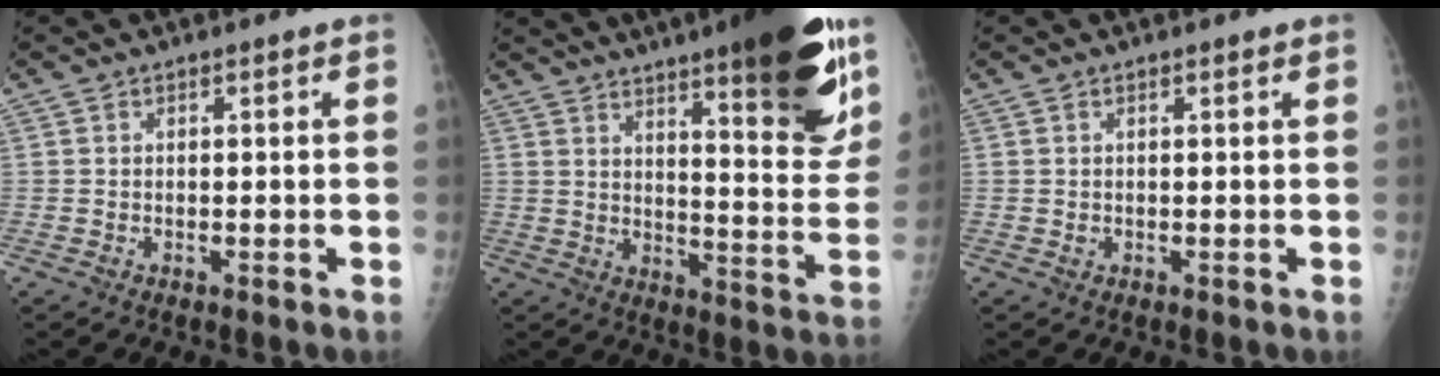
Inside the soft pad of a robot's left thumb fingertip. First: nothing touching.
{"total": 22.4, "force": [14.1, 4.2, 16.9], "torque": [-0.208, -0.073, 0.200]}
{"total": 0.6, "force": [0.3, 0.4, 0.2], "torque": [0.002, -0.001, 0.004]}